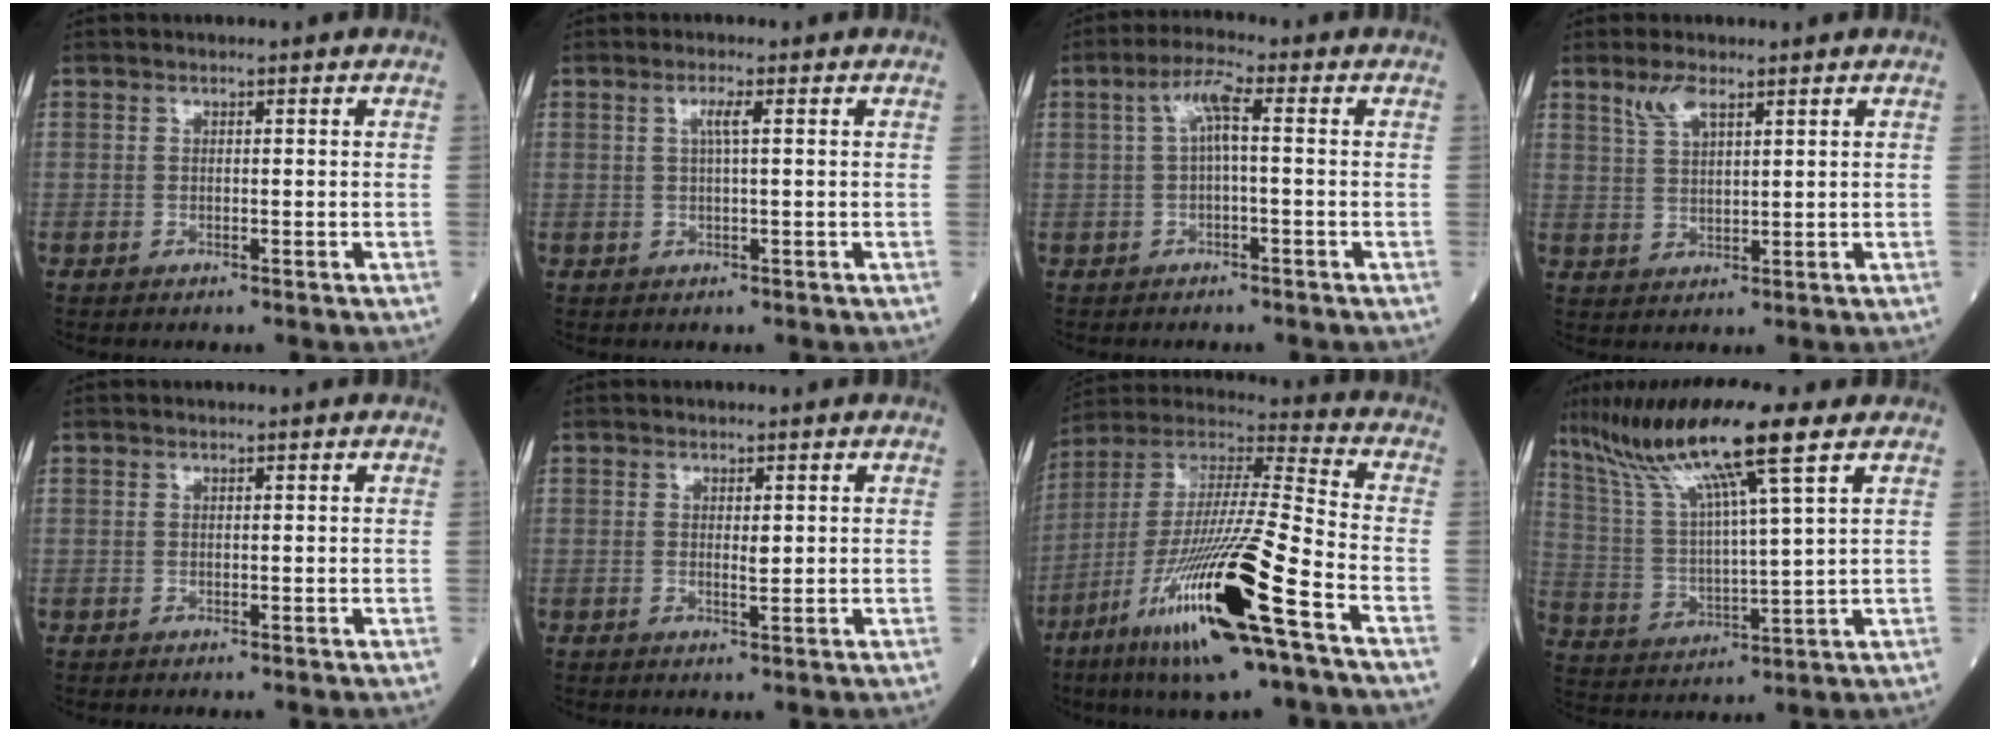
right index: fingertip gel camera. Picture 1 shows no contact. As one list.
[{"total": 2.0, "force": [0.6, -0.2, 1.9], "torque": [-0.039, 0.002, 0.011]}, {"total": 4.5, "force": [0.4, 0.5, 4.5], "torque": [-0.085, 0.018, 0.009]}, {"total": 4.0, "force": [2.8, 1.0, 2.7], "torque": [-0.062, 0.005, 0.061]}, {"total": 0.0}, {"total": 1.5, "force": [0.3, 0.3, 1.4], "torque": [-0.026, -0.002, 0.007]}, {"total": 23.3, "force": [-10.7, 1.1, 20.7], "torque": [-0.409, -0.052, -0.200]}, {"total": 16.4, "force": [11.0, -0.3, 12.2], "torque": [-0.234, 0.023, 0.200]}]